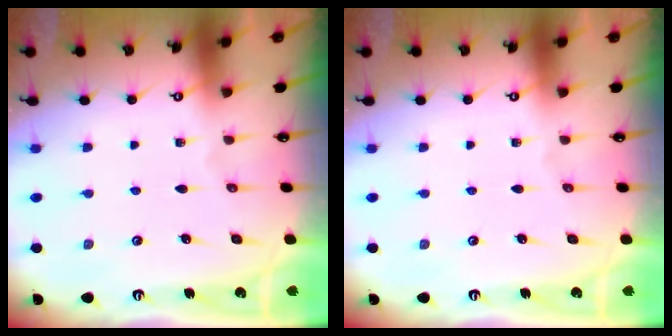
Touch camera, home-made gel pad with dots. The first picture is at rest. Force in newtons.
{"total": 0.0}